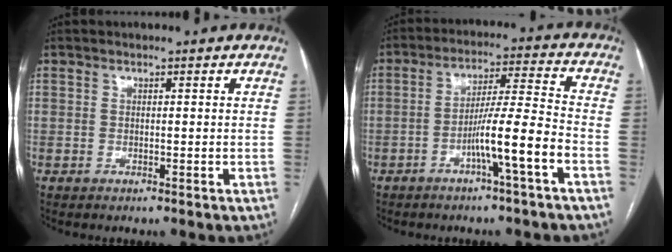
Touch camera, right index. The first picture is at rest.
{"total": 9.1, "force": [-4.0, -1.0, 8.1], "torque": [-0.141, 0.011, -0.070]}